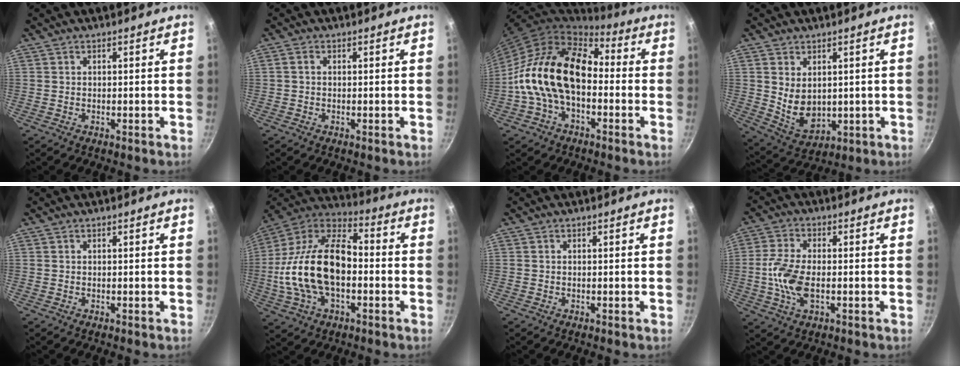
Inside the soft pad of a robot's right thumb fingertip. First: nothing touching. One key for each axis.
{"total": 1.0, "fx": 0.0, "fy": 0.8, "fz": 0.7, "tx": -0.013, "ty": 0.006, "tz": 0.000}
{"total": 18.5, "fx": -2.1, "fy": 11.9, "fz": 14.0, "tx": -0.226, "ty": 0.048, "tz": -0.053}
{"total": 8.3, "fx": 1.4, "fy": 5.7, "fz": 5.9, "tx": -0.089, "ty": -0.022, "tz": 0.049}
{"total": 0.0}
{"total": 23.0, "fx": -2.6, "fy": 13.3, "fz": 18.5, "tx": -0.340, "ty": 0.044, "tz": -0.060}
{"total": 0.0}
{"total": 8.6, "fx": -1.2, "fy": 4.4, "fz": 7.3, "tx": -0.154, "ty": 0.008, "tz": -0.033}